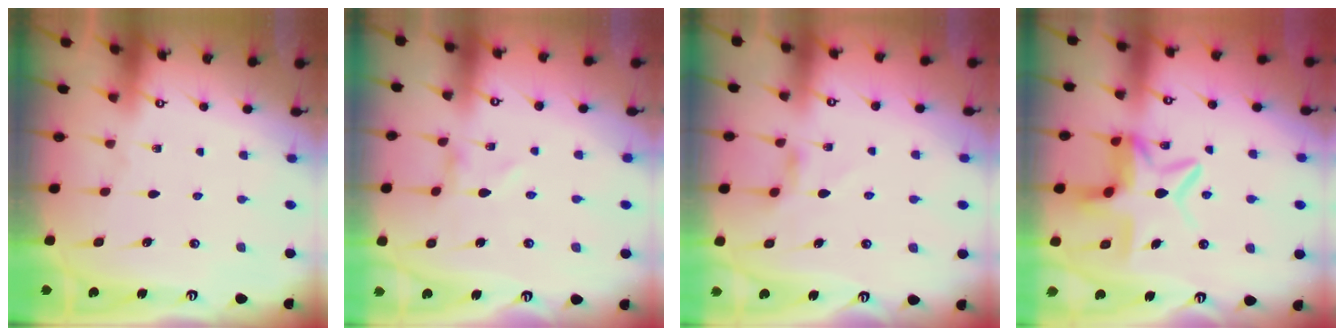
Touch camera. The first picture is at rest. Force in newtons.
{"total": 0.9, "press": 0.9, "slide": 0.1}
{"total": 4.2, "press": 4.2, "slide": 0.4}
{"total": 10.8, "press": 10.7, "slide": 1.2}